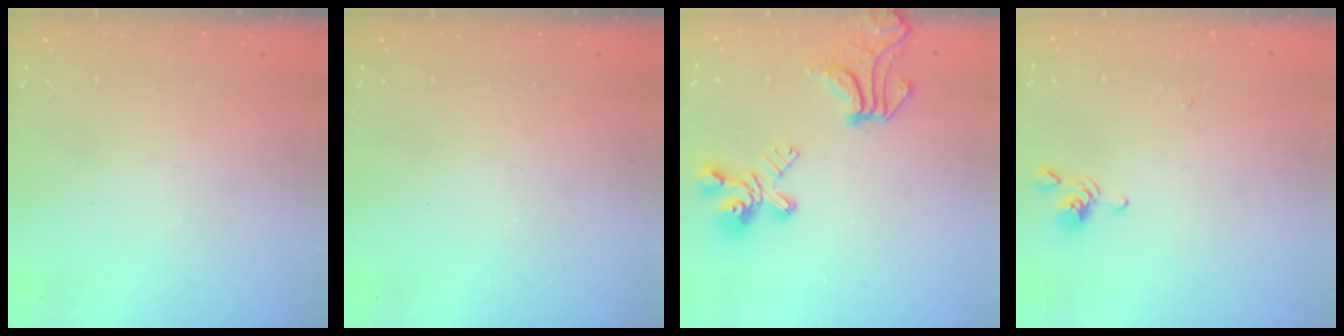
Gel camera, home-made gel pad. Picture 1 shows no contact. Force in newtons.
{"total": 0.0}
{"total": 11.4, "press": 11.1, "slide": 2.6}
{"total": 3.7, "press": 3.7, "slide": 0.6}